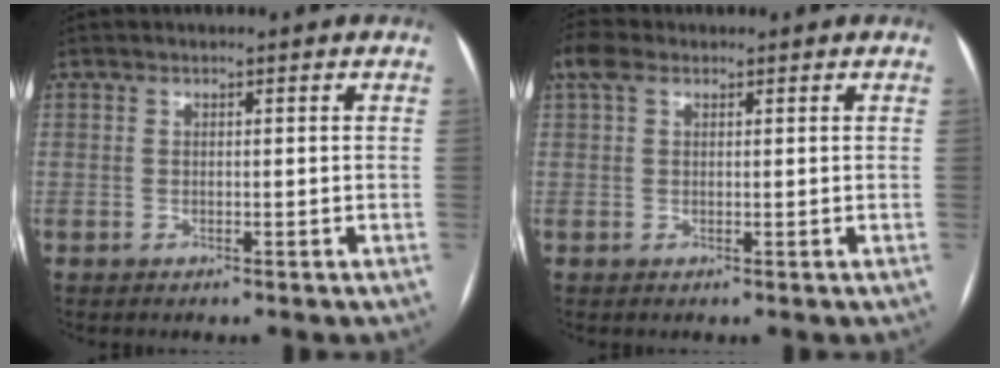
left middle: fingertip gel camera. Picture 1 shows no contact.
{"total": 3.4, "force": [1.9, 1.8, 2.1], "torque": [-0.056, 0.033, 0.043]}